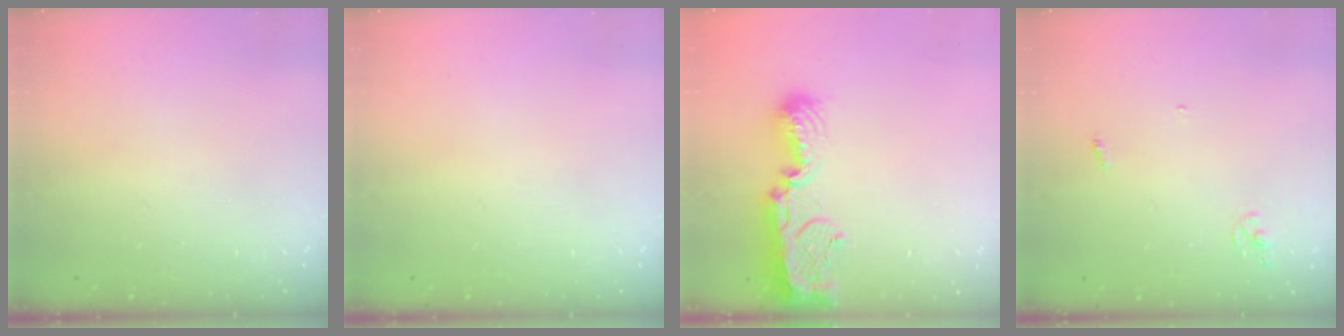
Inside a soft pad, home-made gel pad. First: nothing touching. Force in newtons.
{"total": 0.0}
{"total": 12.6, "press": 12.5, "slide": 1.0}
{"total": 2.6, "press": 2.6, "slide": 0.2}